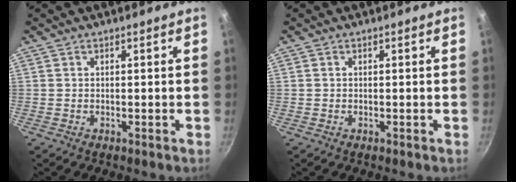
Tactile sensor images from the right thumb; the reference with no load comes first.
{"total": 0.0}